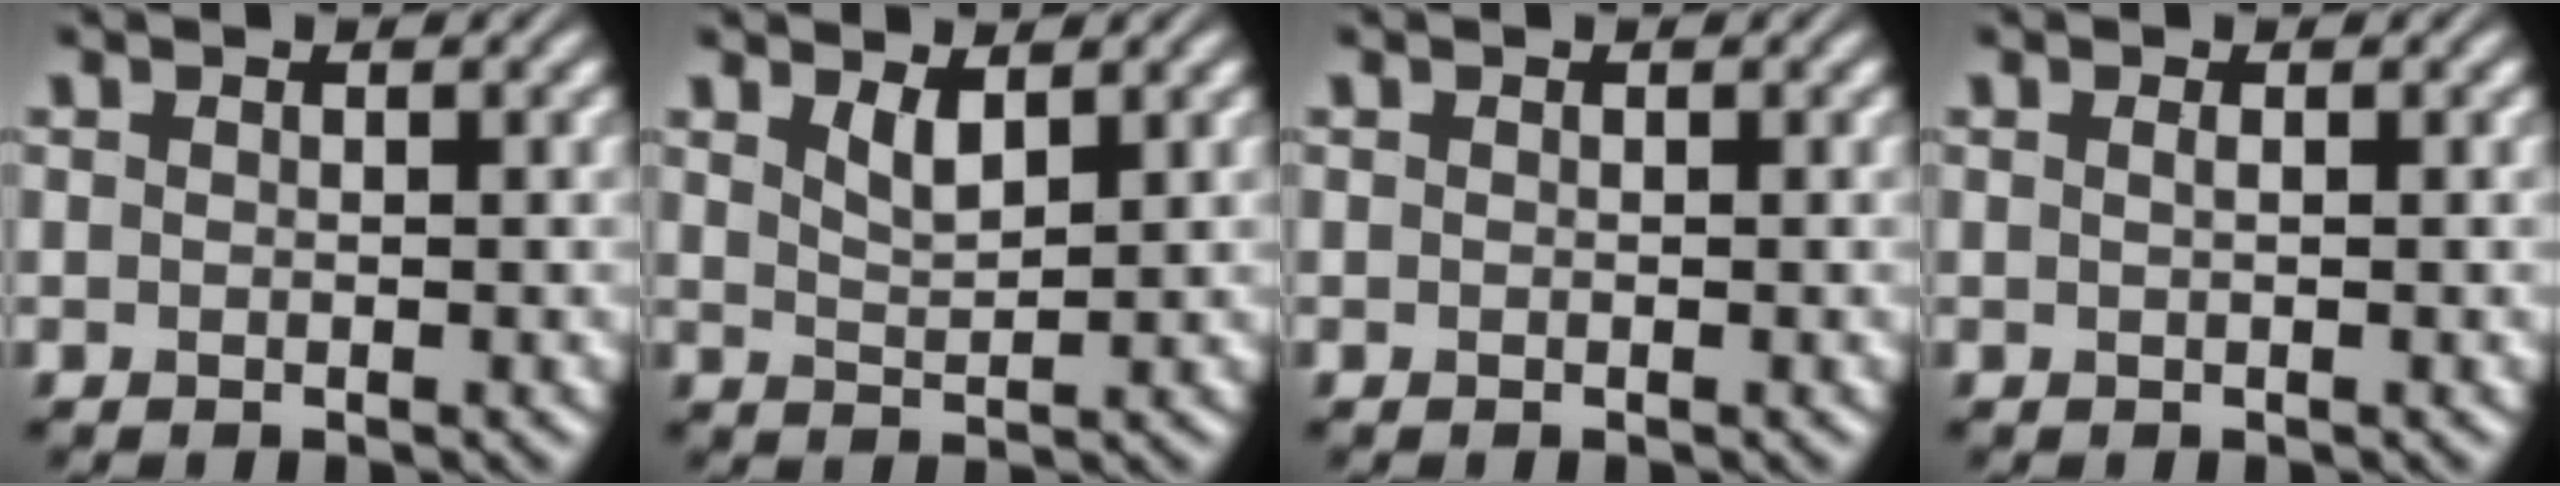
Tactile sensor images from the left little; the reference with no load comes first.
{"total": 1.9, "force": [1.3, 0.5, 1.3], "torque": [-0.028, -0.004, 0.028]}
{"total": 0.0}
{"total": 0.7, "force": [0.2, 0.2, 0.6], "torque": [-0.011, 0.004, -0.001]}